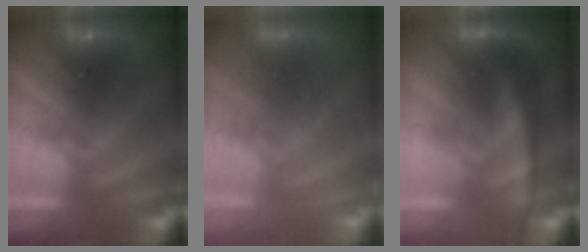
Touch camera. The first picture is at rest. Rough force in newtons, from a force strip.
{"total": 2.9}
{"total": 2.9}